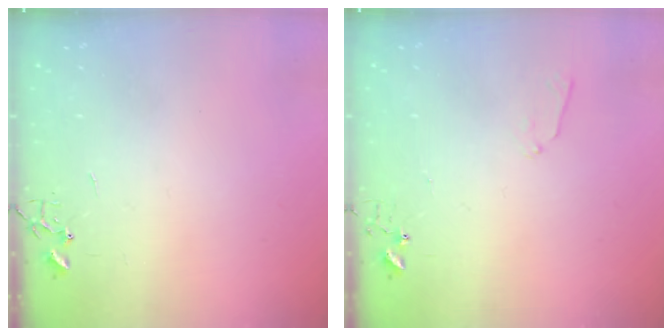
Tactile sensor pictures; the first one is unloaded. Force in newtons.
{"total": 5.0, "press": 5.0, "slide": 0.7}